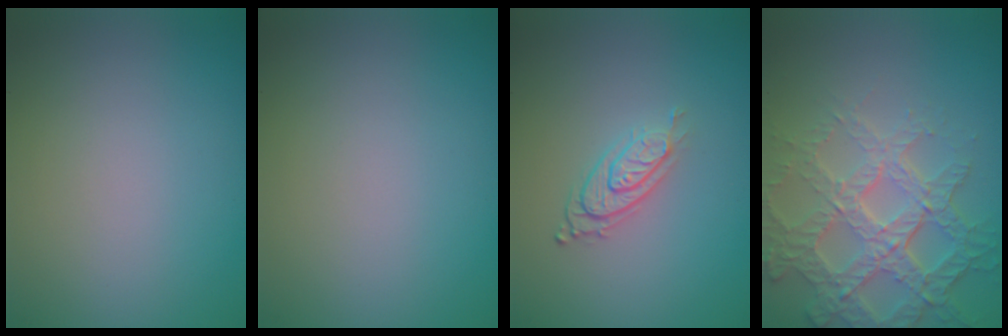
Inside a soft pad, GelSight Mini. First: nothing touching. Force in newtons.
{"total": 0.0}
{"total": 3.0, "press": 2.0, "slide": 2.2}
{"total": 6.8, "press": 5.1, "slide": 4.5}